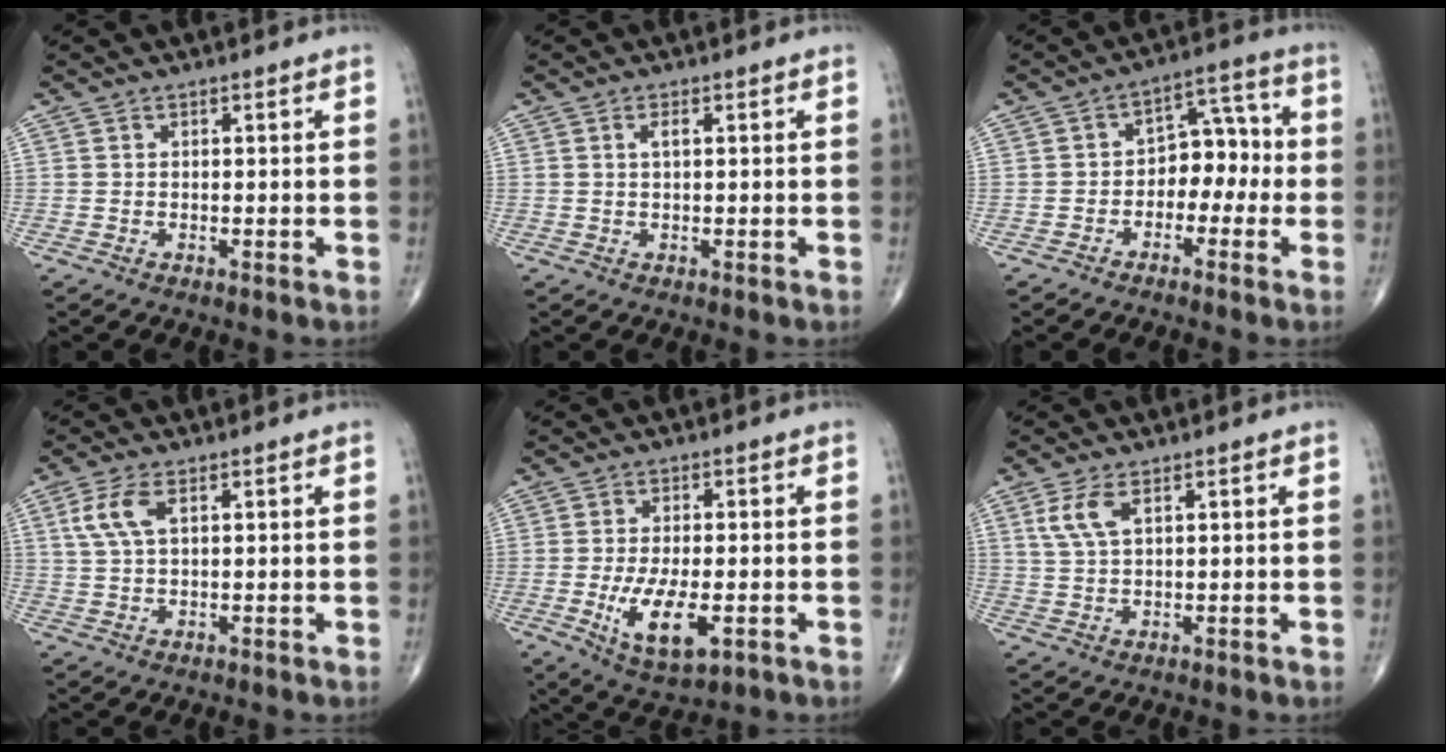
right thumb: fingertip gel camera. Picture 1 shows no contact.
{"total": 1.5, "force": [0.4, 0.5, 1.4], "torque": [-0.025, 0.001, 0.006]}
{"total": 8.0, "force": [-1.7, 5.6, 5.5], "torque": [-0.042, 0.042, -0.041]}
{"total": 5.6, "force": [2.0, 2.5, 4.6], "torque": [-0.110, 0.006, 0.043]}
{"total": 9.5, "force": [-2.7, 4.0, 8.2], "torque": [-0.144, -0.013, -0.037]}
{"total": 4.7, "force": [2.1, 1.9, 3.8], "torque": [-0.087, 0.002, 0.048]}